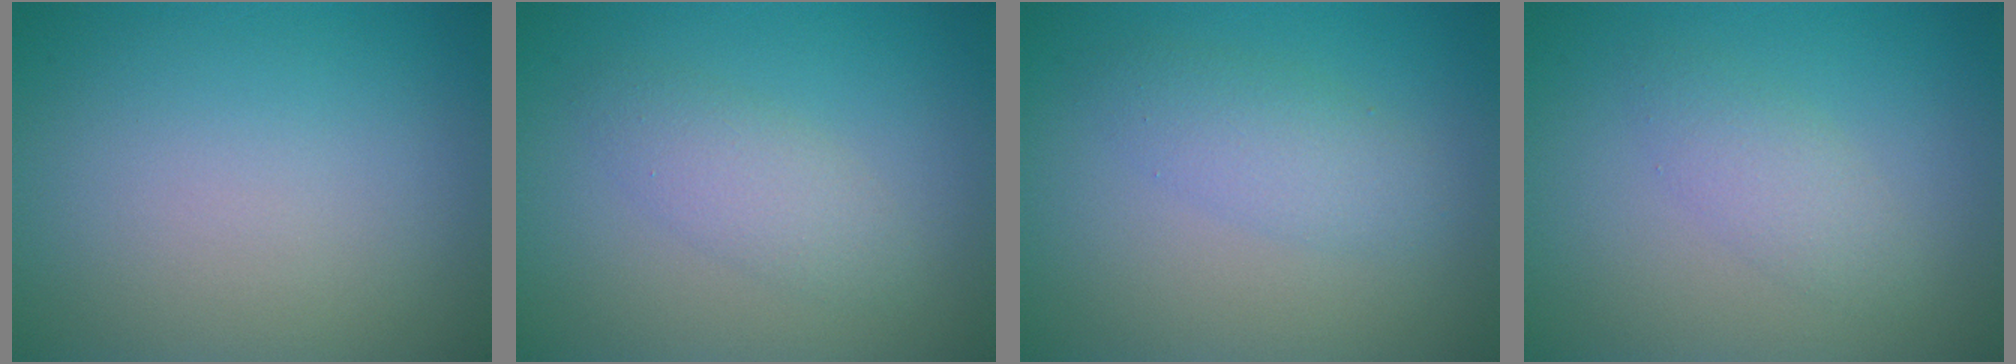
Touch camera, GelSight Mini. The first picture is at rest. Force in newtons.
{"total": 2.3, "press": 2.3, "slide": 0.1}
{"total": 2.5, "press": 2.5, "slide": 0.1}
{"total": 2.0, "press": 2.0, "slide": 0.1}